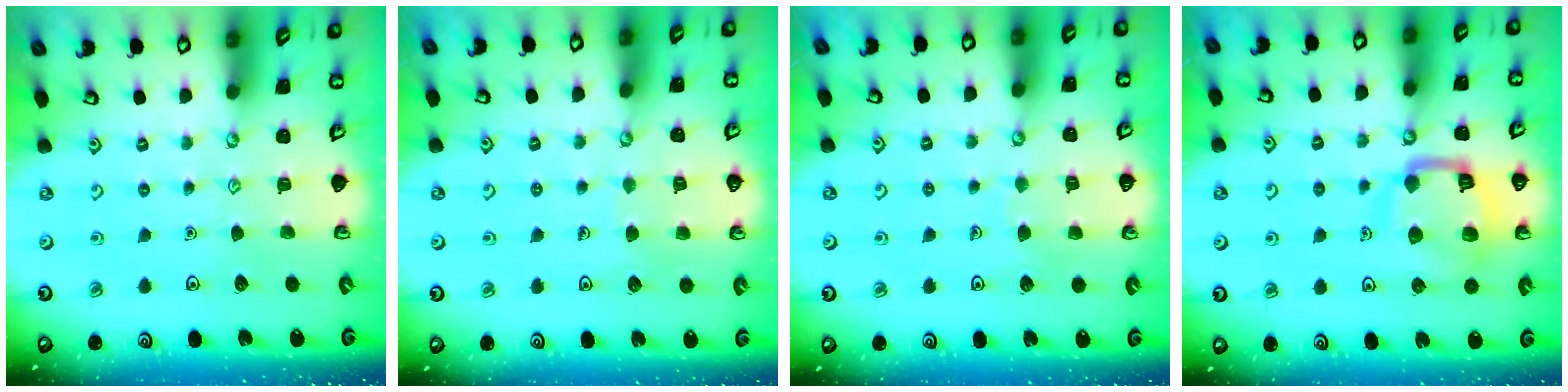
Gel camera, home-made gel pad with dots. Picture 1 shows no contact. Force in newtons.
{"total": 3.3, "press": 3.3, "slide": 0.2}
{"total": 5.1, "press": 5.0, "slide": 0.5}
{"total": 13.7, "press": 13.7, "slide": 1.4}